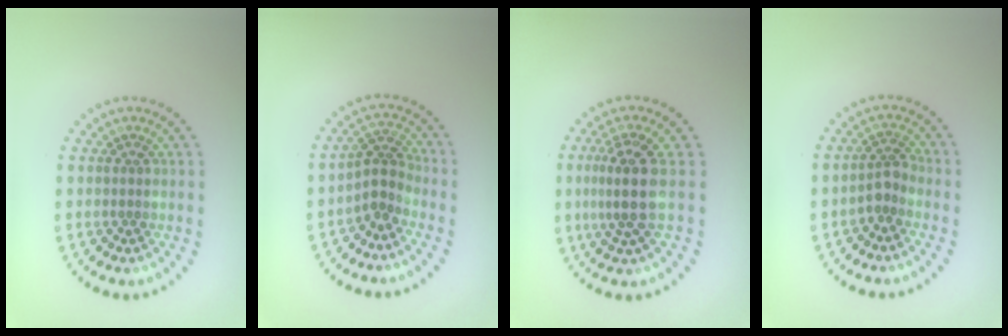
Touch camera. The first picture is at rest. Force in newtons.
{"total": 2.5, "press": 1.8, "slide": 1.7}
{"total": 3.8, "press": 3.2, "slide": 2.0}
{"total": 1.9, "press": 1.5, "slide": 1.2}